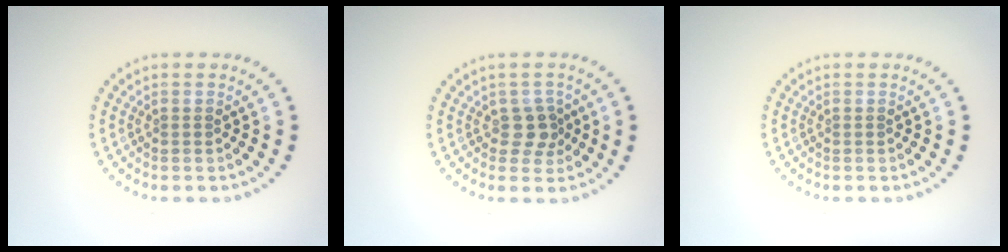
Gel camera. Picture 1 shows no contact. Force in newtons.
{"total": 1.8, "press": 1.6, "slide": 0.9}
{"total": 0.0}